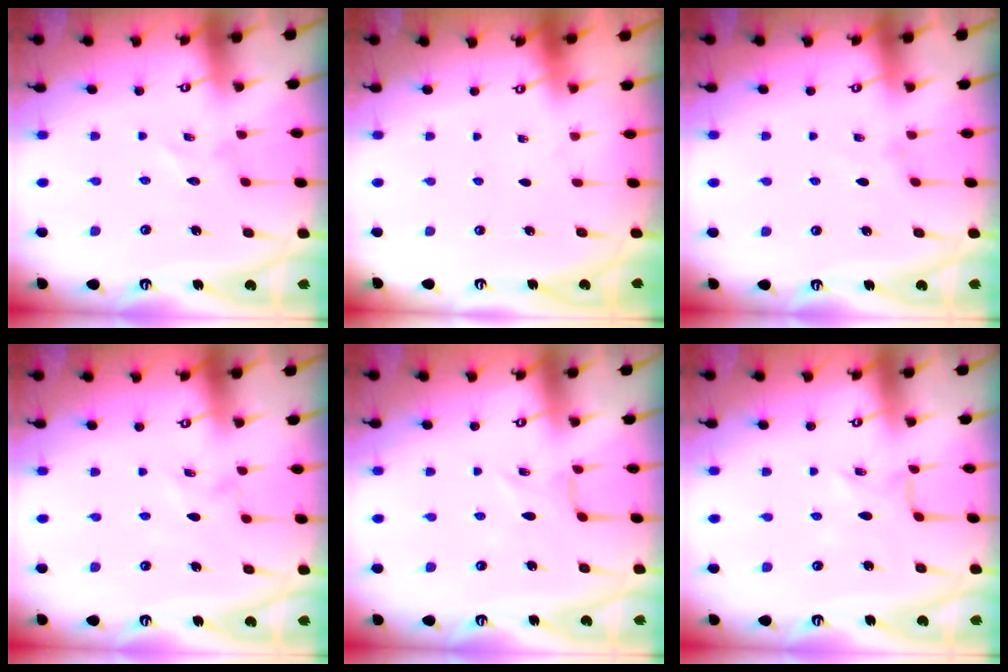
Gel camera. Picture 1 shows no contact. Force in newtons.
{"total": 0.0}
{"total": 0.7, "press": 0.6, "slide": 0.3}
{"total": 0.0}
{"total": 1.6, "press": 1.5, "slide": 0.5}
{"total": 1.5, "press": 1.5, "slide": 0.1}